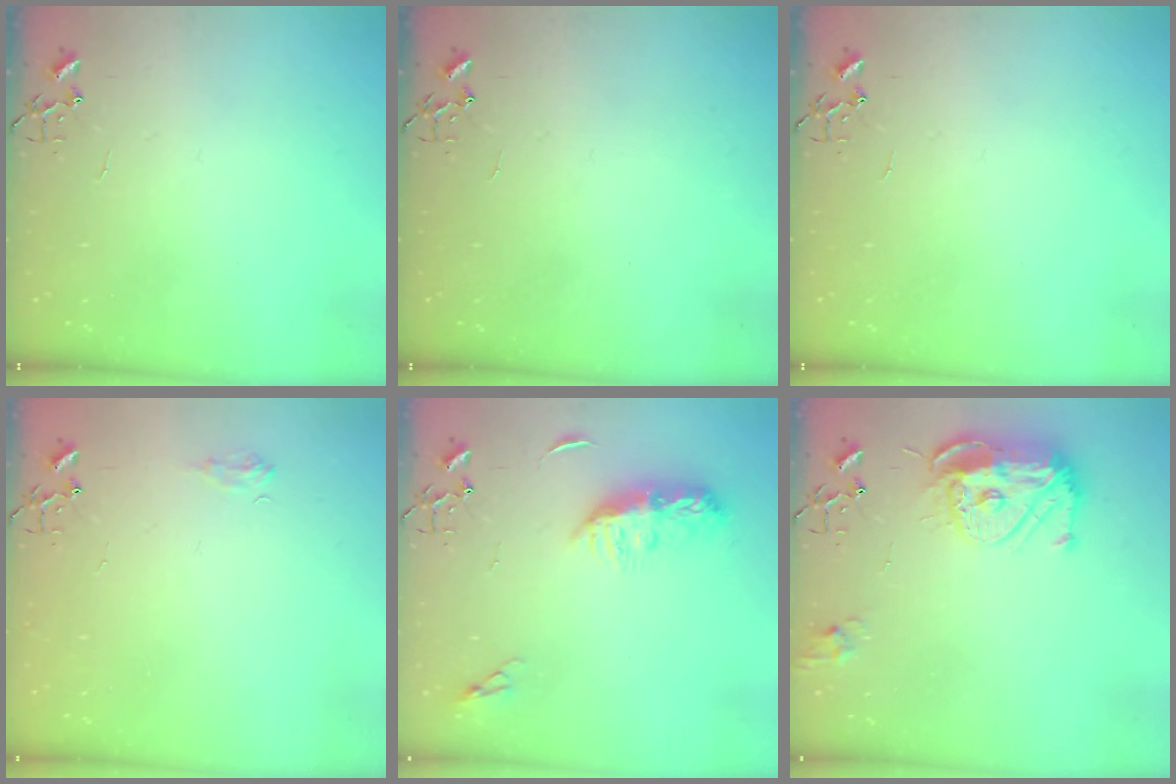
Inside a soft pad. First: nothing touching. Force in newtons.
{"total": 0.0}
{"total": 0.0}
{"total": 6.0, "press": 5.9, "slide": 0.7}
{"total": 9.8, "press": 9.8, "slide": 0.5}
{"total": 13.5, "press": 13.4, "slide": 1.2}